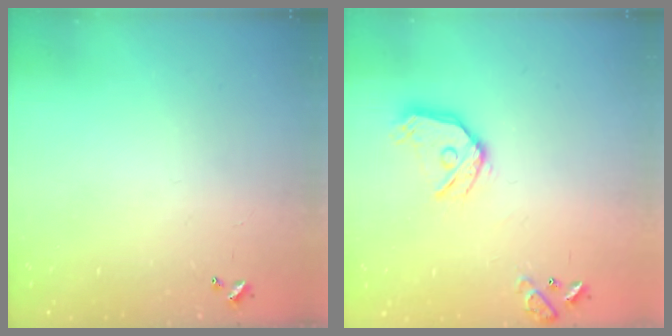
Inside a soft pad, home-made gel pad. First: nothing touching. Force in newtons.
{"total": 14.0, "press": 13.8, "slide": 1.9}